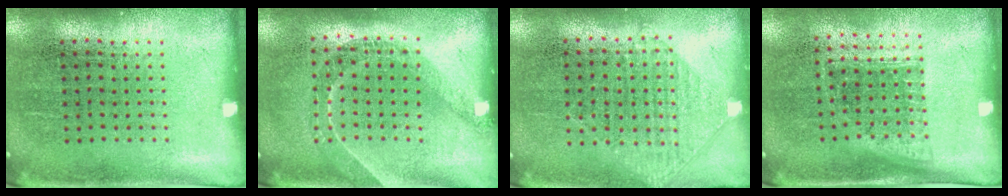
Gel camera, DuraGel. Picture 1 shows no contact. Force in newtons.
{"total": 1.5, "press": 1.3, "slide": 0.9}
{"total": 0.9, "press": 0.9, "slide": 0.3}
{"total": 1.1, "press": 0.8, "slide": 0.8}